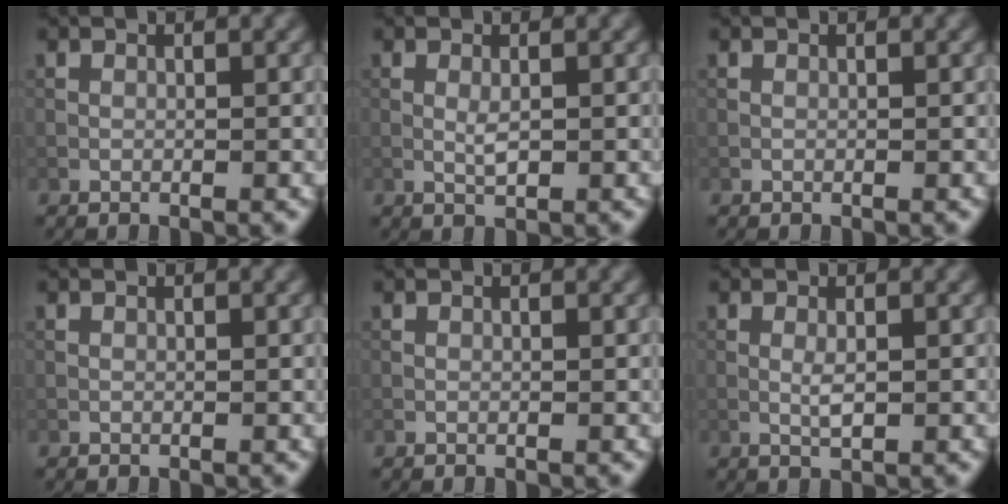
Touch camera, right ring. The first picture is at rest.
{"total": 1.2, "force": [0.0, 0.4, 1.2], "torque": [-0.026, 0.000, 0.000]}
{"total": 0.0}
{"total": 0.0}
{"total": 0.0}
{"total": 1.4, "force": [-0.1, 0.3, 1.4], "torque": [-0.029, 0.000, -0.003]}